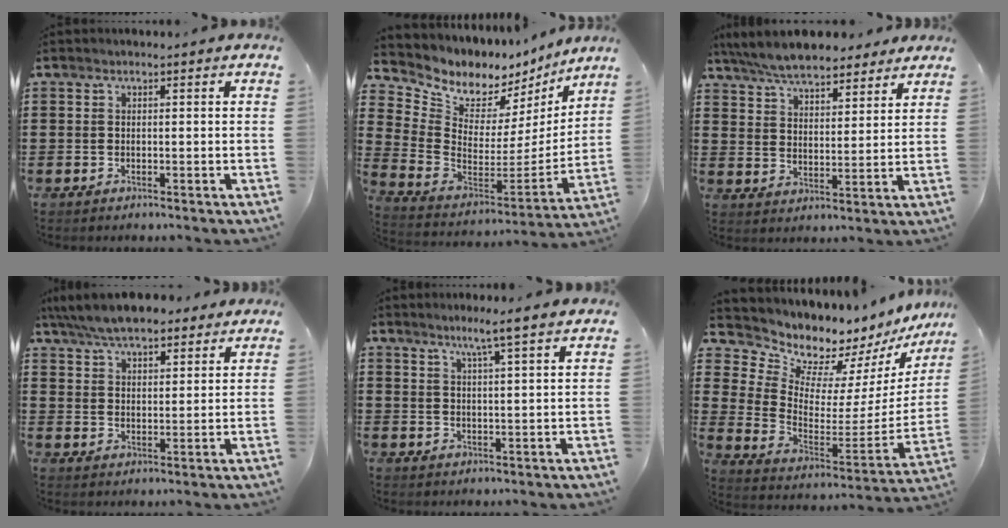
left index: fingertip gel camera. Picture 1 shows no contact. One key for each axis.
{"total": 6.3, "fx": 4.9, "fy": 3.9, "fz": 0.4, "tx": -0.050, "ty": -0.048, "tz": 0.089}
{"total": 7.4, "fx": 6.8, "fy": 1.6, "fz": 2.3, "tx": -0.072, "ty": -0.015, "tz": 0.126}
{"total": 7.1, "fx": 6.3, "fy": 2.0, "fz": 2.6, "tx": -0.072, "ty": -0.007, "tz": 0.118}
{"total": 4.3, "fx": 3.3, "fy": -0.7, "fz": 2.6, "tx": -0.059, "ty": -0.007, "tz": 0.055}
{"total": 7.2, "fx": 6.9, "fy": 2.0, "fz": -0.3, "tx": -0.049, "ty": -0.075, "tz": 0.120}